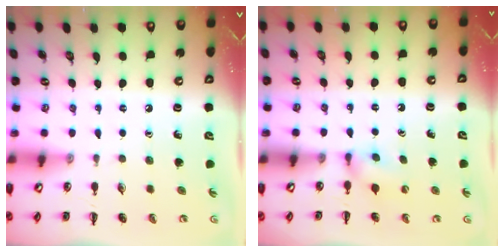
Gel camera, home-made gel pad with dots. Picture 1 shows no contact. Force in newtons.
{"total": 5.1, "press": 4.9, "slide": 1.6}